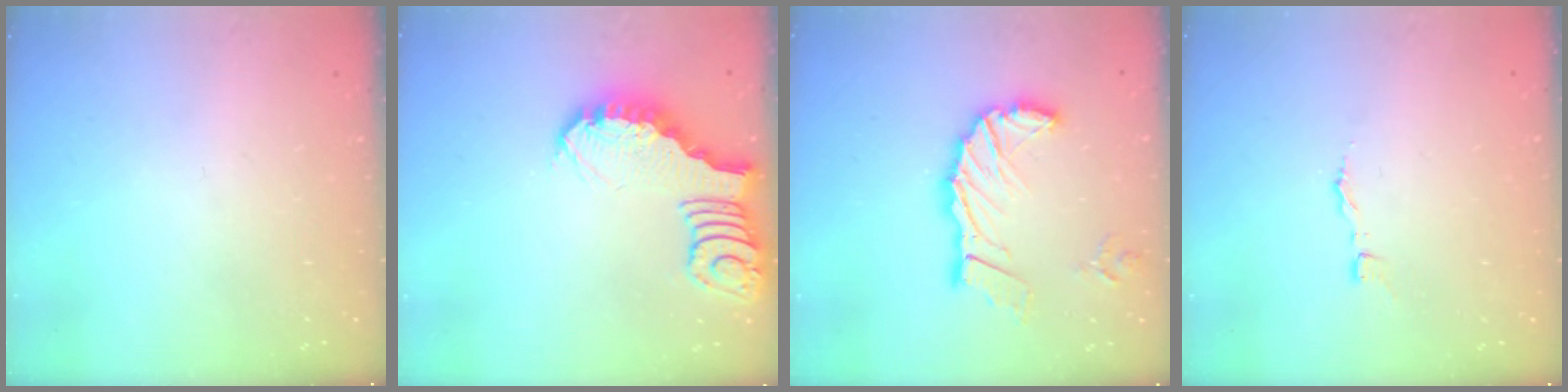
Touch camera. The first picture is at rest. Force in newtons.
{"total": 3.5, "press": 3.5, "slide": 0.3}
{"total": 15.2, "press": 15.0, "slide": 2.2}
{"total": 2.9, "press": 2.9, "slide": 0.2}